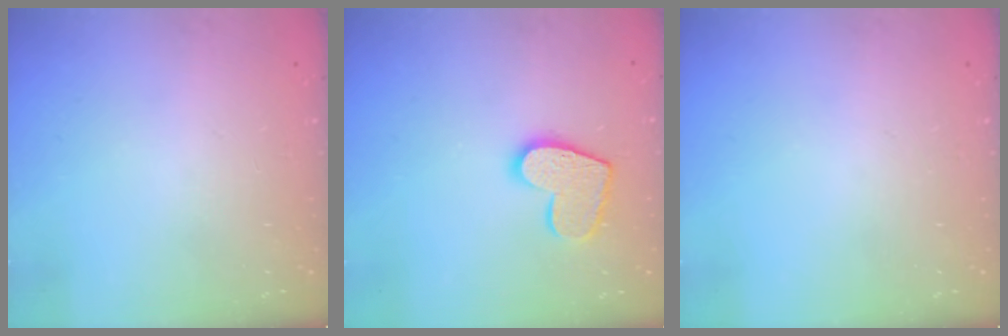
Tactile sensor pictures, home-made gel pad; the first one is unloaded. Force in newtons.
{"total": 12.1, "press": 12.0, "slide": 0.8}
{"total": 0.0}